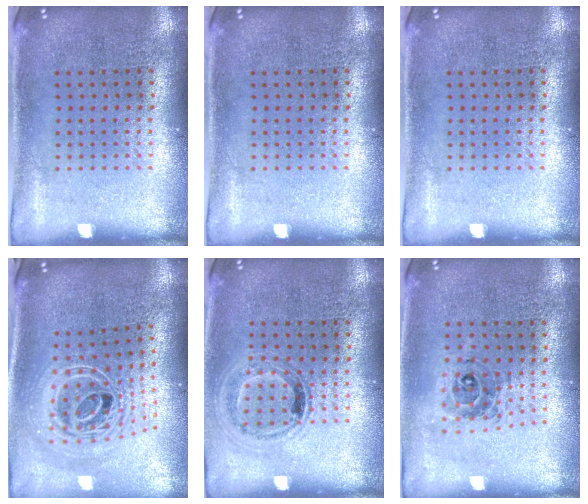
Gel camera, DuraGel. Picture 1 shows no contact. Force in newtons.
{"total": 0.0}
{"total": 0.0}
{"total": 2.7, "press": 2.0, "slide": 1.8}
{"total": 1.0, "press": 0.9, "slide": 0.4}
{"total": 0.8, "press": 0.8, "slide": 0.0}